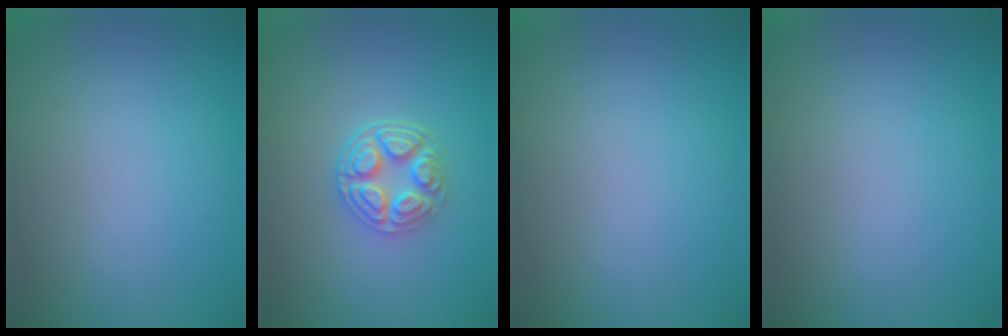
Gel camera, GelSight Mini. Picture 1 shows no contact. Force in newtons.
{"total": 4.1, "press": 3.4, "slide": 2.3}
{"total": 0.0}
{"total": 0.0}